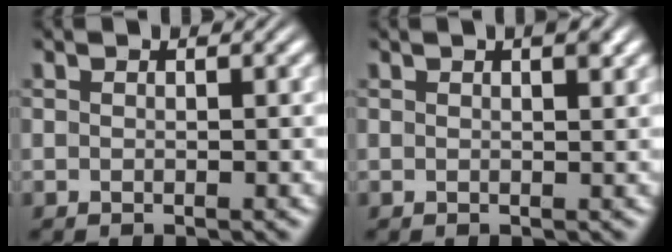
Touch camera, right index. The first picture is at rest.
{"total": 1.4, "force": [0.8, 0.0, 1.2], "torque": [-0.010, 0.002, 0.011]}